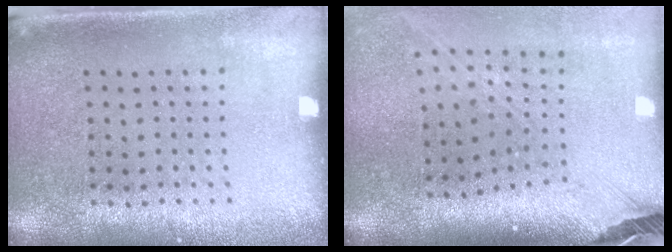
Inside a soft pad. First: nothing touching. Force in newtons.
{"total": 2.8, "press": 2.0, "slide": 1.9}